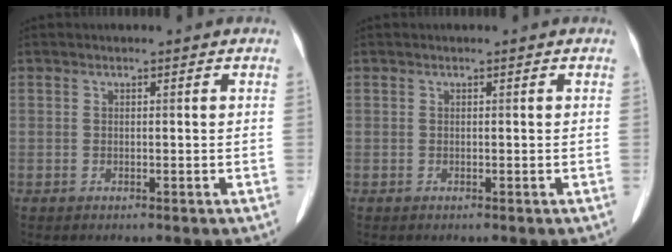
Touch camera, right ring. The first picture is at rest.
{"total": 0.0}